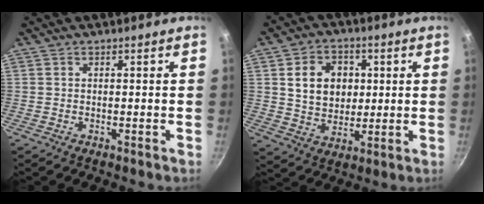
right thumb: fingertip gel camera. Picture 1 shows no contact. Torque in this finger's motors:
{"motor_torque": [-1.03, 1.33, 0.36, 0.57, 0.06]}